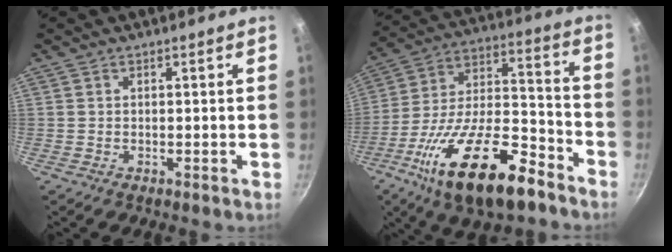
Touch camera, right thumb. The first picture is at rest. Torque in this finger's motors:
{"motor_torque": [0.53, -0.15, 1.91, -0.86, 0.16]}